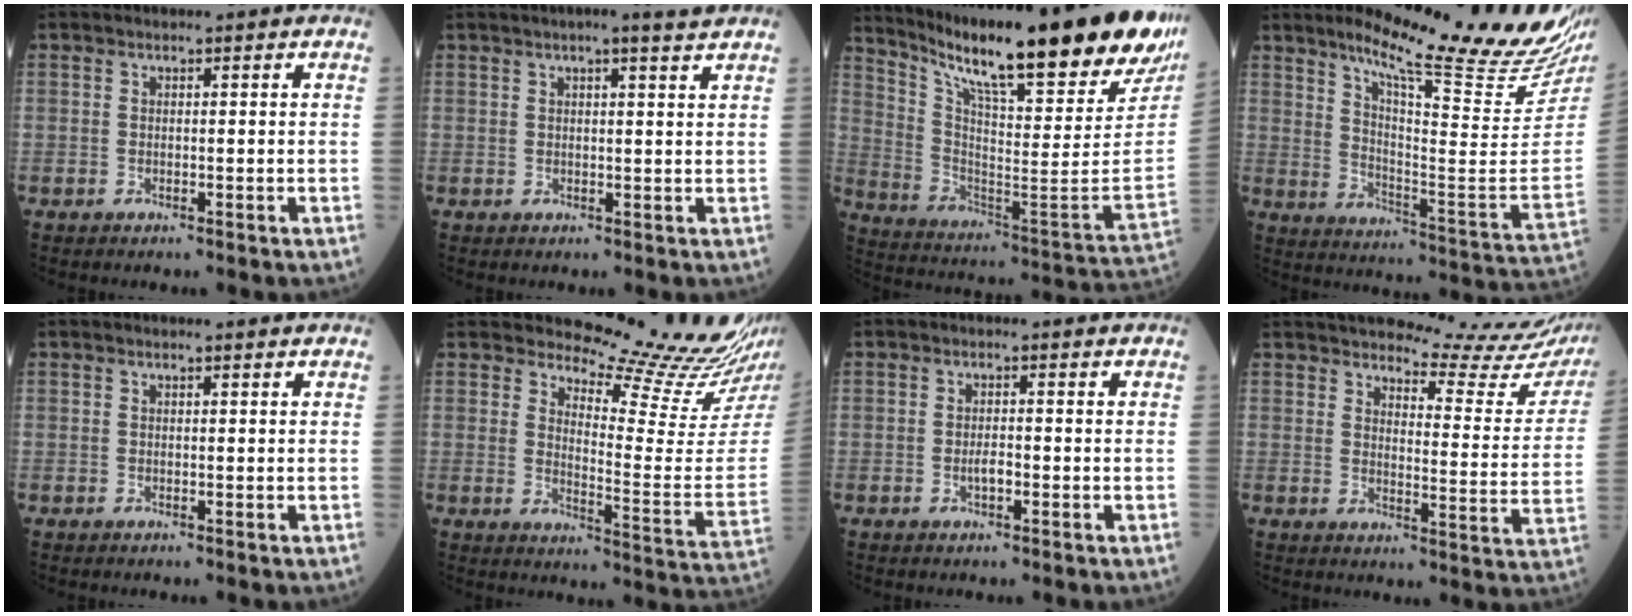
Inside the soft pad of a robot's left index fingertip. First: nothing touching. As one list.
[{"total": 3.9, "force": [3.2, -0.3, 2.3], "torque": [-0.039, 0.007, 0.038]}, {"total": 30.5, "force": [24.3, 2.1, 18.3], "torque": [-0.313, -0.088, 0.346]}, {"total": 22.1, "force": [18.7, 1.0, 11.6], "torque": [-0.176, -0.081, 0.256]}, {"total": 0.7, "force": [0.7, -0.1, 0.2], "torque": [-0.010, 0.000, 0.010]}, {"total": 16.0, "force": [15.5, -0.9, 3.9], "torque": [-0.063, -0.122, 0.187]}, {"total": 1.5, "force": [-0.7, 0.5, 1.2], "torque": [-0.023, -0.002, -0.011]}, {"total": 17.7, "force": [16.8, 1.3, 5.5], "torque": [-0.072, -0.090, 0.183]}]